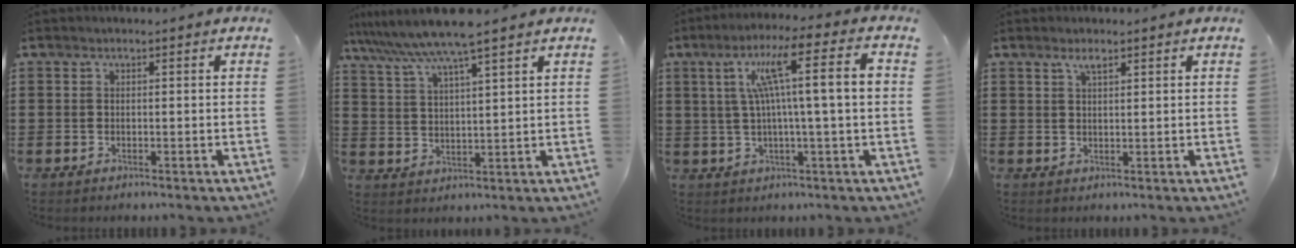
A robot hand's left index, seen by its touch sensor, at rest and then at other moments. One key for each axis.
{"total": 7.7, "fx": 6.4, "fy": -0.4, "fz": 4.3, "tx": -0.103, "ty": -0.029, "tz": 0.110}
{"total": 11.7, "fx": 2.8, "fy": 0.6, "fz": 11.3, "tx": -0.215, "ty": 0.008, "tz": 0.042}
{"total": 1.8, "fx": 1.3, "fy": 0.5, "fz": 1.2, "tx": -0.028, "ty": 0.002, "tz": 0.023}